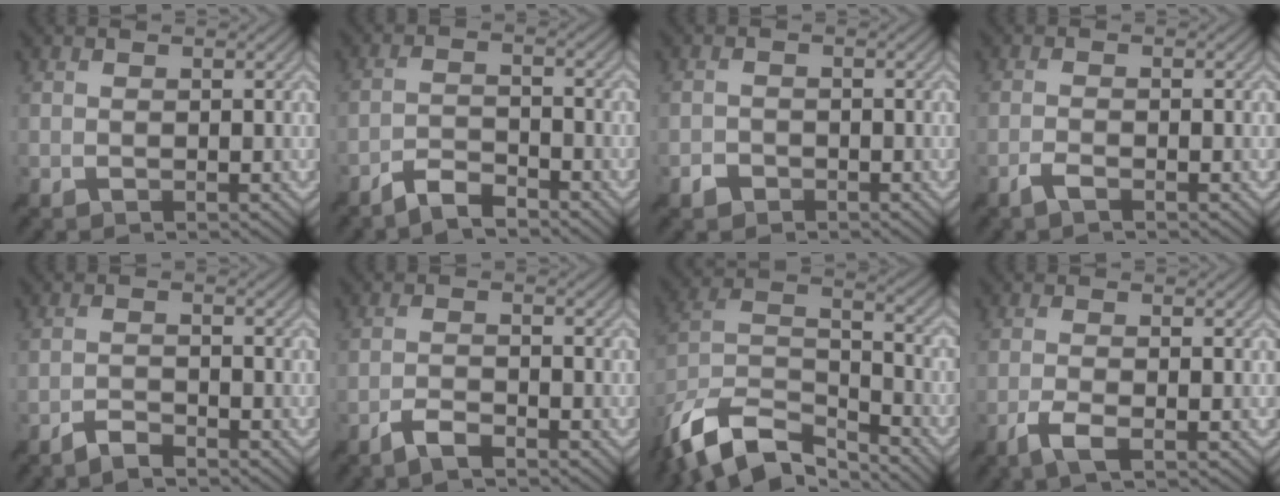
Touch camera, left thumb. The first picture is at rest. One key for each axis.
{"total": 4.0, "fx": -3.4, "fy": 0.8, "fz": 1.8, "tx": -0.035, "ty": 0.002, "tz": -0.072}
{"total": 1.6, "fx": -1.1, "fy": 1.1, "fz": 0.3, "tx": 0.000, "ty": 0.000, "tz": -0.023}
{"total": 1.8, "fx": -1.2, "fy": 0.3, "fz": 1.3, "tx": -0.022, "ty": 0.005, "tz": -0.031}
{"total": 2.4, "fx": -2.1, "fy": 0.4, "fz": 1.1, "tx": -0.020, "ty": 0.002, "tz": -0.046}
{"total": 2.8, "fx": -2.2, "fy": 0.6, "fz": 1.7, "tx": -0.034, "ty": 0.002, "tz": -0.049}
{"total": 14.5, "fx": -10.9, "fy": 5.8, "fz": 7.5, "tx": -0.190, "ty": -0.011, "tz": -0.197}
{"total": 3.6, "fx": -1.8, "fy": 0.8, "fz": 3.0, "tx": -0.058, "ty": 0.000, "tz": -0.041}